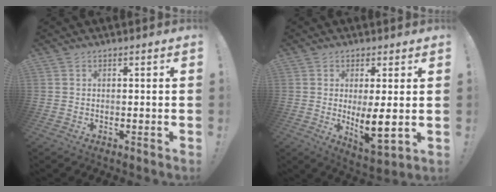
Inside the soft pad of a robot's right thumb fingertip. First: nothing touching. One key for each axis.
{"total": 8.6, "fx": 0.9, "fy": 2.7, "fz": 8.1, "tx": -0.113, "ty": -0.029, "tz": 0.018}